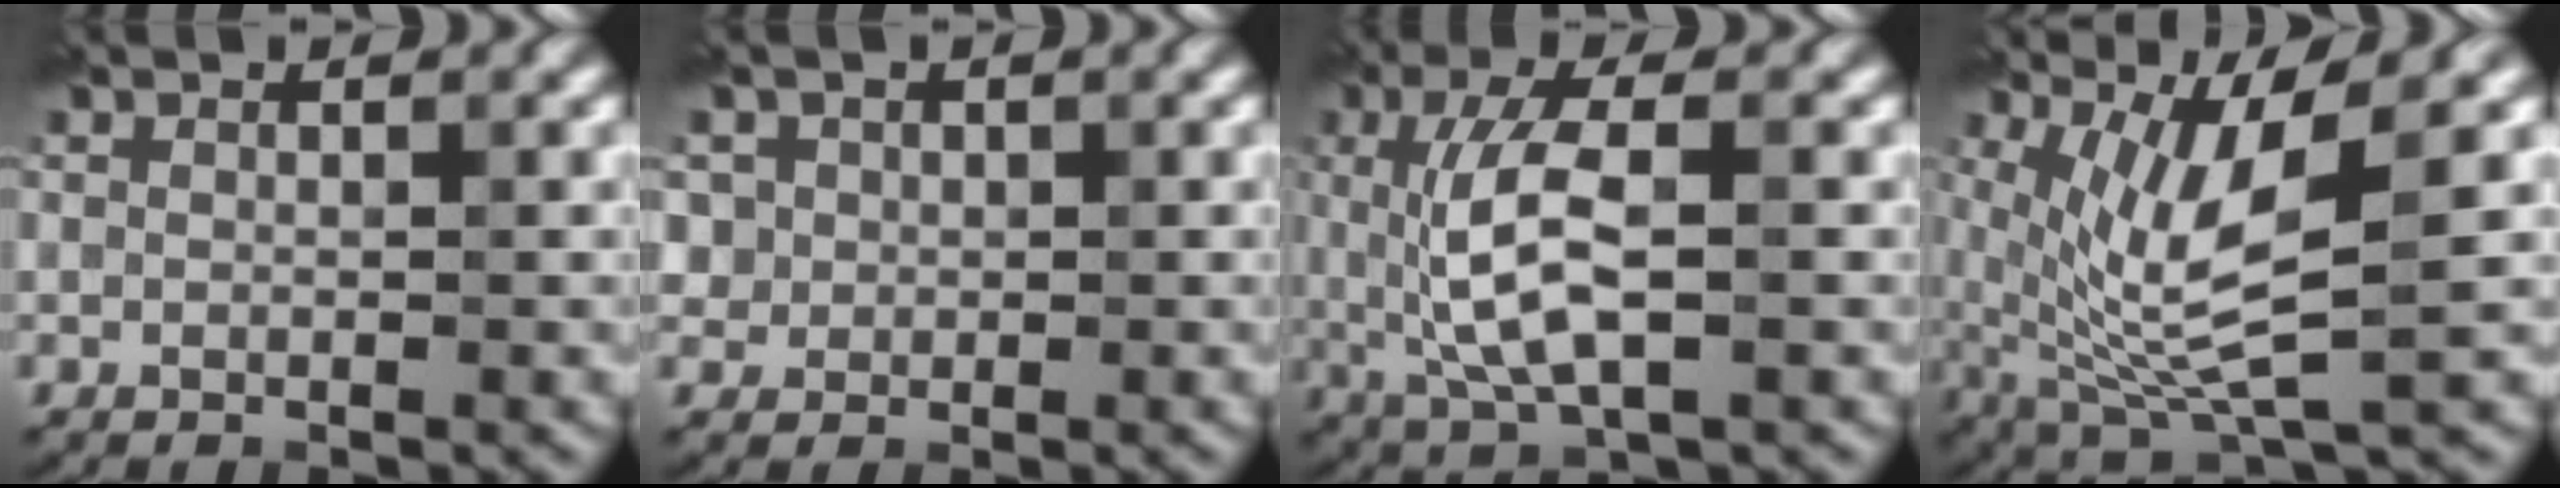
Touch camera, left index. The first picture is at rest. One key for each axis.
{"total": 3.0, "fx": 1.1, "fy": 2.7, "fz": 0.6, "tx": -0.006, "ty": 0.008, "tz": 0.019}
{"total": 6.6, "fx": 0.2, "fy": 2.3, "fz": 6.2, "tx": -0.125, "ty": -0.002, "tz": 0.003}
{"total": 7.3, "fx": 1.1, "fy": 1.8, "fz": 6.9, "tx": -0.141, "ty": -0.015, "tz": 0.029}